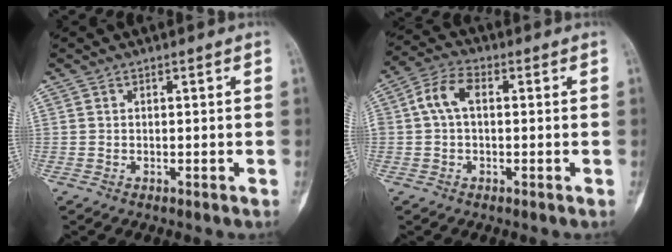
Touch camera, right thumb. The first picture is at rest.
{"total": 6.5, "force": [0.7, 4.0, 5.1], "torque": [-0.099, 0.022, 0.007]}